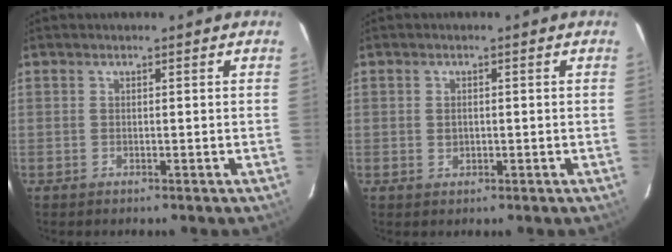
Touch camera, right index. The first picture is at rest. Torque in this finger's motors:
{"motor_torque": [-0.07, 0.00, -0.02, 0.01]}